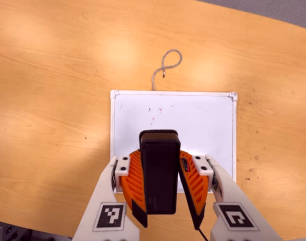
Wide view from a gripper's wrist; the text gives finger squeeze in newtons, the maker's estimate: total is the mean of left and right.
{"total": 9.7, "left": 9.0, "right": 10.5}